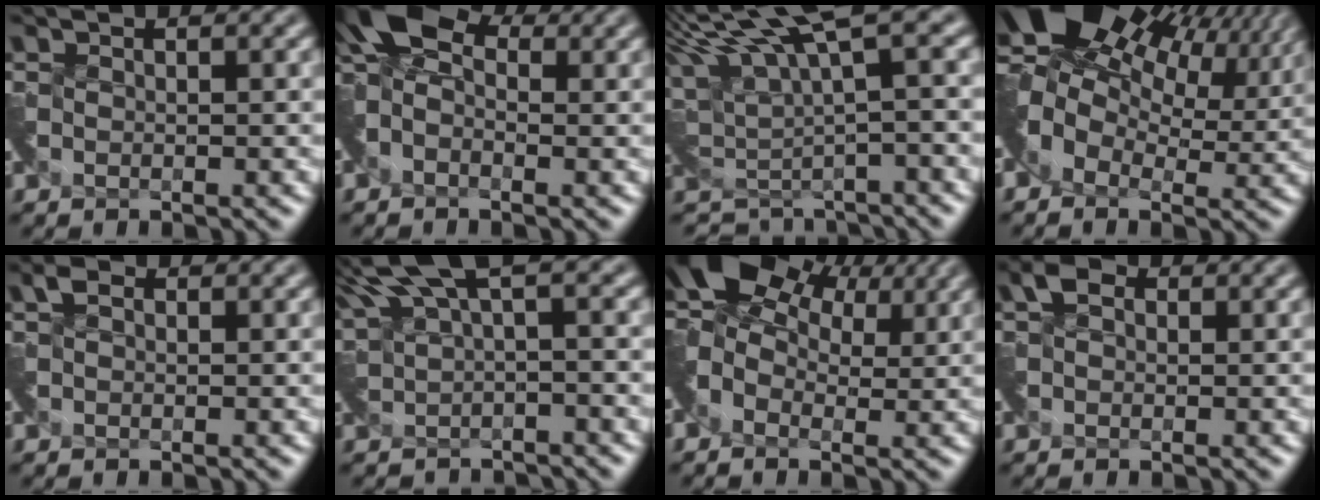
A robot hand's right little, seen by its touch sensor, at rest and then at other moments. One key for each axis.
{"total": 4.7, "fx": -0.2, "fy": 3.4, "fz": 3.2, "tx": -0.073, "ty": 0.015, "tz": -0.018}
{"total": 5.2, "fx": 3.9, "fy": 1.2, "fz": 3.2, "tx": -0.051, "ty": 0.002, "tz": 0.088}
{"total": 11.3, "fx": 5.7, "fy": 6.9, "fz": 6.9, "tx": -0.136, "ty": 0.015, "tz": 0.099}
{"total": 1.1, "fx": -0.4, "fy": 0.2, "fz": -1.0, "tx": 0.021, "ty": 0.000, "tz": -0.002}
{"total": 3.7, "fx": 2.1, "fy": 1.0, "fz": 2.8, "tx": -0.052, "ty": -0.015, "tz": 0.046}
{"total": 7.9, "fx": 3.3, "fy": 5.2, "fz": 4.9, "tx": -0.095, "ty": 0.017, "tz": 0.053}
{"total": 1.2, "fx": -0.4, "fy": 0.8, "fz": -0.8, "tx": 0.018, "ty": 0.003, "tz": -0.006}